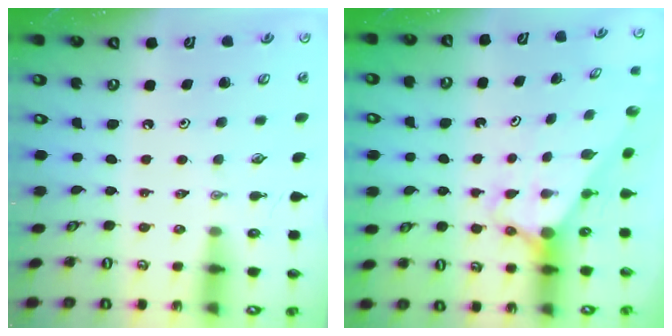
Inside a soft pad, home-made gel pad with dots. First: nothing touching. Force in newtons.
{"total": 2.6, "press": 2.6, "slide": 0.0}